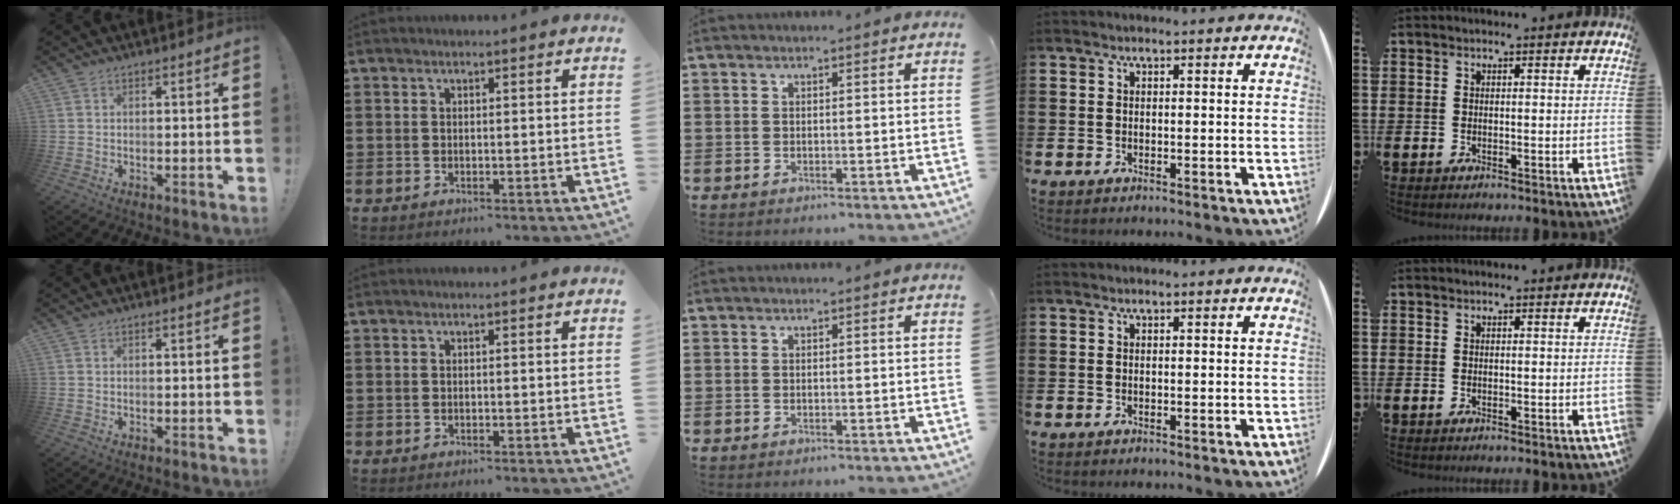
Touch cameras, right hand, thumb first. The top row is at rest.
{}